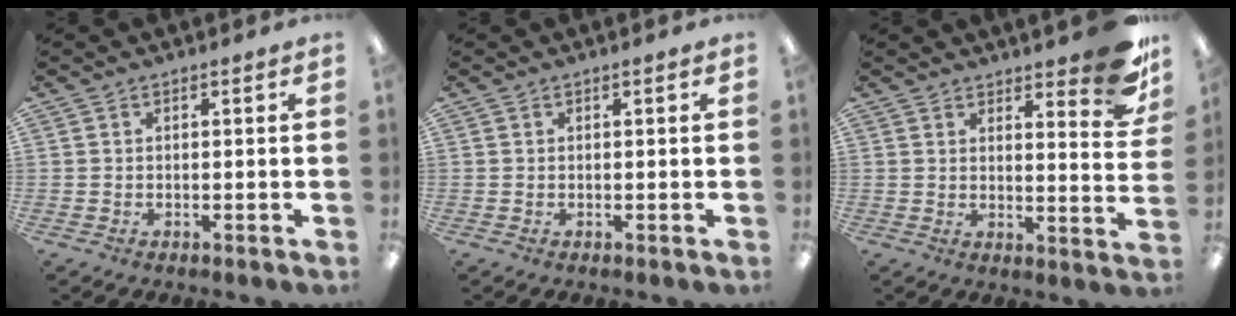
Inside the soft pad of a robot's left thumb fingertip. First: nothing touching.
{"total": 0.9, "force": [0.3, 0.1, 0.9], "torque": [-0.016, 0.001, 0.005]}
{"total": 10.2, "force": [7.7, 2.7, 6.2], "torque": [-0.066, -0.057, 0.129]}